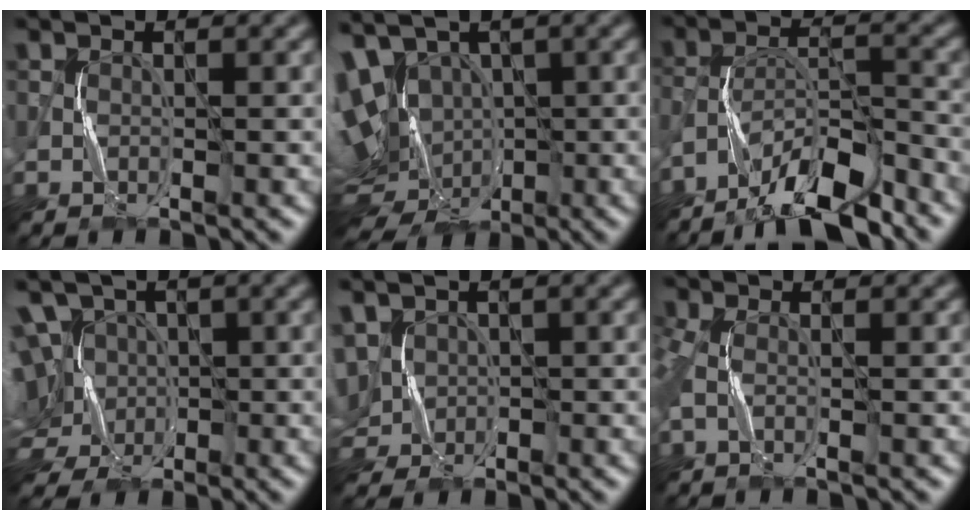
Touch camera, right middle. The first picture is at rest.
{"total": 13.5, "force": [-1.0, 9.4, 9.7], "torque": [-0.167, 0.004, 0.014]}
{"total": 8.4, "force": [-6.7, 1.9, 4.7], "torque": [-0.080, 0.005, -0.124]}
{"total": 10.1, "force": [-0.1, 8.1, 6.1], "torque": [-0.117, 0.019, -0.037]}
{"total": 5.8, "force": [0.4, 4.3, 3.9], "torque": [-0.094, -0.004, 0.011]}
{"total": 2.4, "force": [-0.1, 1.0, 2.2], "torque": [-0.052, 0.002, -0.009]}